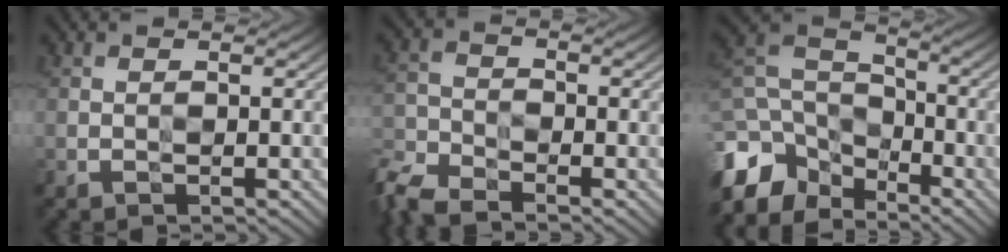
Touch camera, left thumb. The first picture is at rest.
{"total": 6.6, "force": [-5.9, 1.9, 2.2], "torque": [-0.057, -0.020, -0.127]}
{"total": 11.3, "force": [-6.7, 7.3, 5.4], "torque": [-0.163, -0.013, -0.135]}